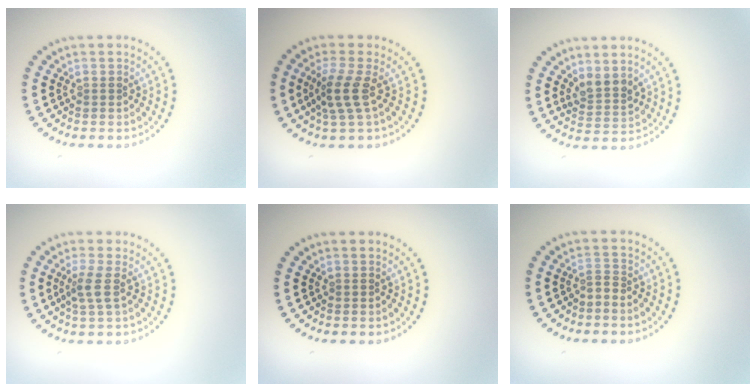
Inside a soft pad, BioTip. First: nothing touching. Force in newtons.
{"total": 2.8, "press": 2.4, "slide": 1.4}
{"total": 2.2, "press": 1.8, "slide": 1.4}
{"total": 2.1, "press": 1.6, "slide": 1.4}
{"total": 0.0}
{"total": 0.9, "press": 0.3, "slide": 0.9}